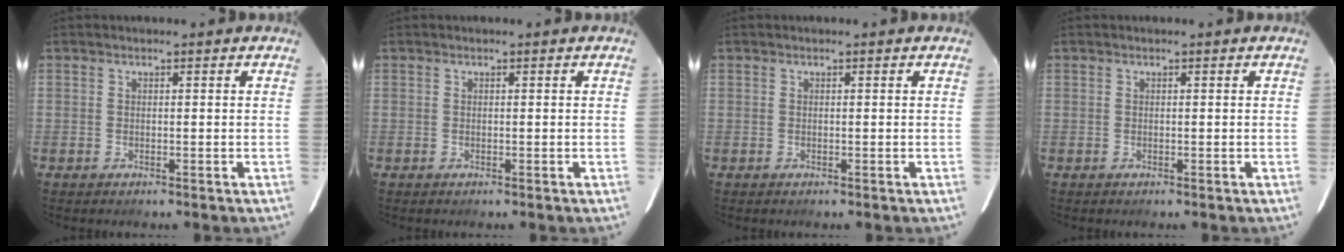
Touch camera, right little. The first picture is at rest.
{"total": 0.0}
{"total": 0.0}
{"total": 0.0}